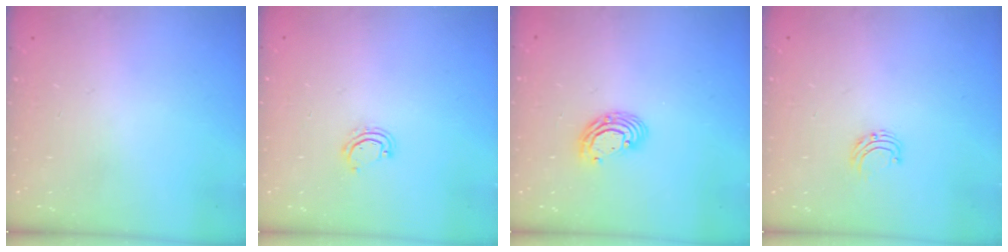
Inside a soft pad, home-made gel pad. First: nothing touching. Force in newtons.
{"total": 2.7, "press": 2.7, "slide": 0.2}
{"total": 6.7, "press": 6.6, "slide": 0.7}
{"total": 4.6, "press": 4.6, "slide": 0.5}